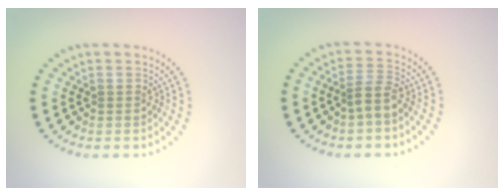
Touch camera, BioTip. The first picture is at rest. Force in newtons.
{"total": 2.1, "press": 1.6, "slide": 1.4}